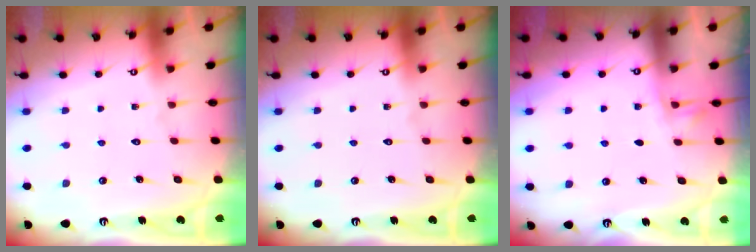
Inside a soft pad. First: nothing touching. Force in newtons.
{"total": 0.0}
{"total": 2.4, "press": 2.4, "slide": 0.5}